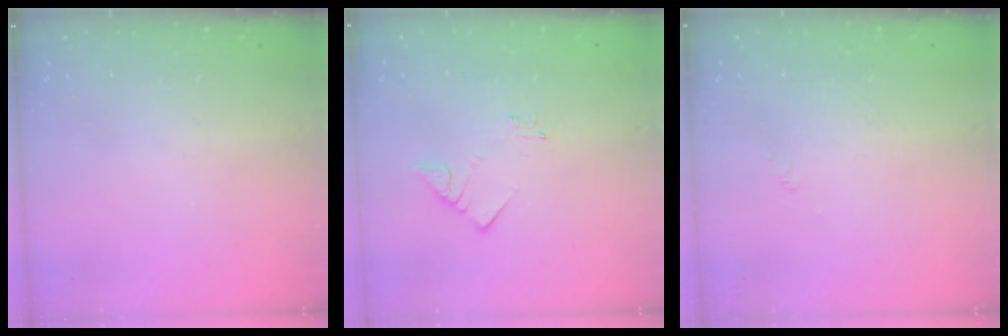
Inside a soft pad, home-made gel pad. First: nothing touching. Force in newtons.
{"total": 3.2, "press": 3.2, "slide": 0.1}
{"total": 1.7, "press": 1.6, "slide": 0.4}